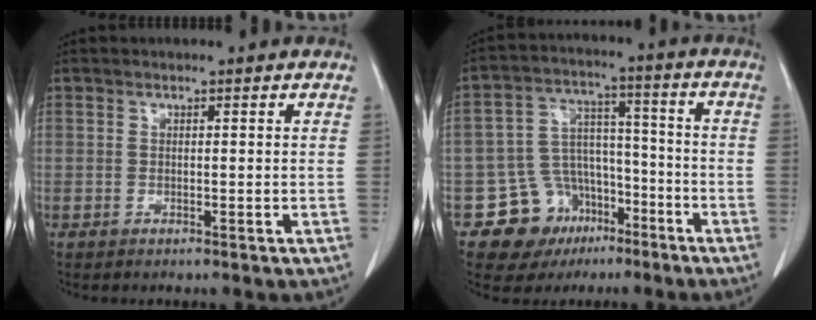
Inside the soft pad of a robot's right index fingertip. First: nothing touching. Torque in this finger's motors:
{"motor_torque": [0.00, -0.03, -0.47, -0.21]}